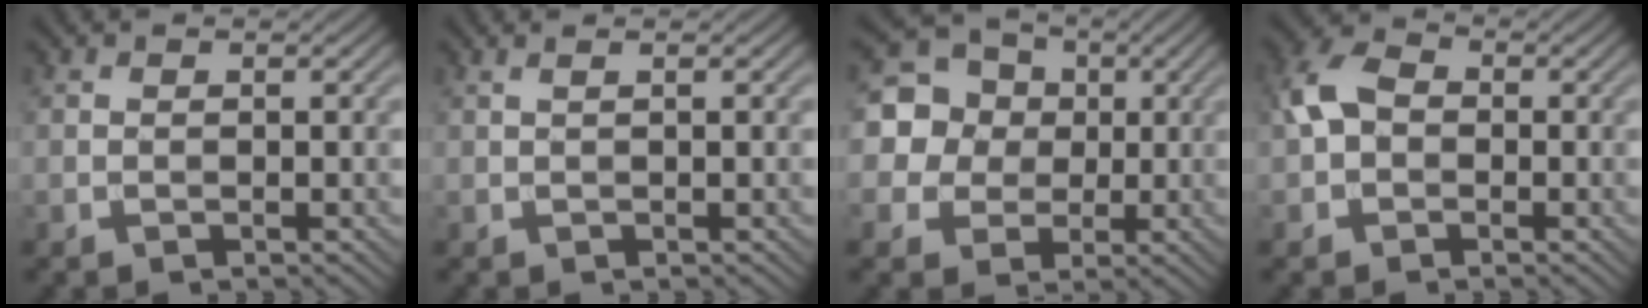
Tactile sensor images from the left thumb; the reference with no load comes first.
{"total": 1.0, "force": [0.5, 0.2, 0.9], "torque": [-0.011, 0.001, 0.003]}
{"total": 12.2, "force": [2.0, 11.3, 4.0], "torque": [-0.145, 0.033, 0.030]}
{"total": 4.8, "force": [-0.2, 3.7, 3.1], "torque": [-0.065, 0.013, -0.014]}